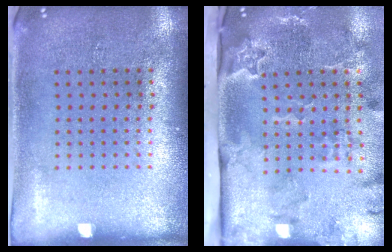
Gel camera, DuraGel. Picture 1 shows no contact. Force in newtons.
{"total": 3.6, "press": 2.4, "slide": 2.6}